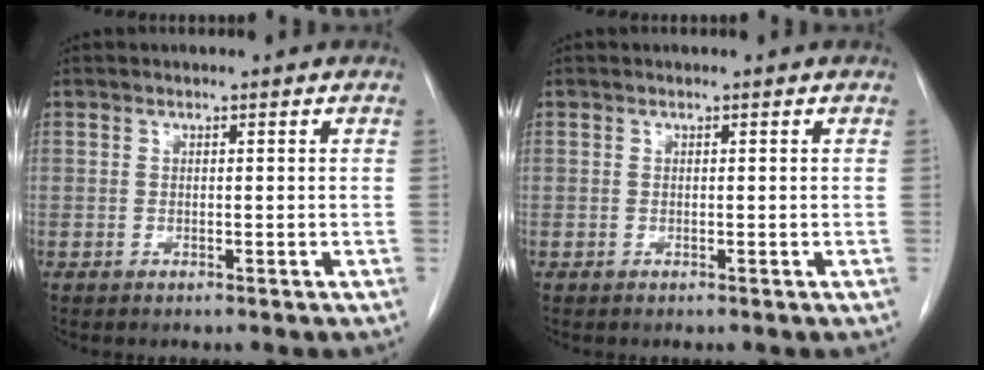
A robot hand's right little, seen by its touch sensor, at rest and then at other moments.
{"total": 0.0}